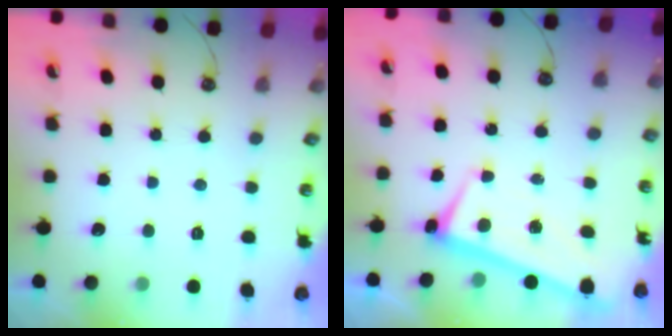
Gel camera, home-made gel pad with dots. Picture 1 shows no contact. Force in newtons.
{"total": 1.0, "press": 0.8, "slide": 0.5}